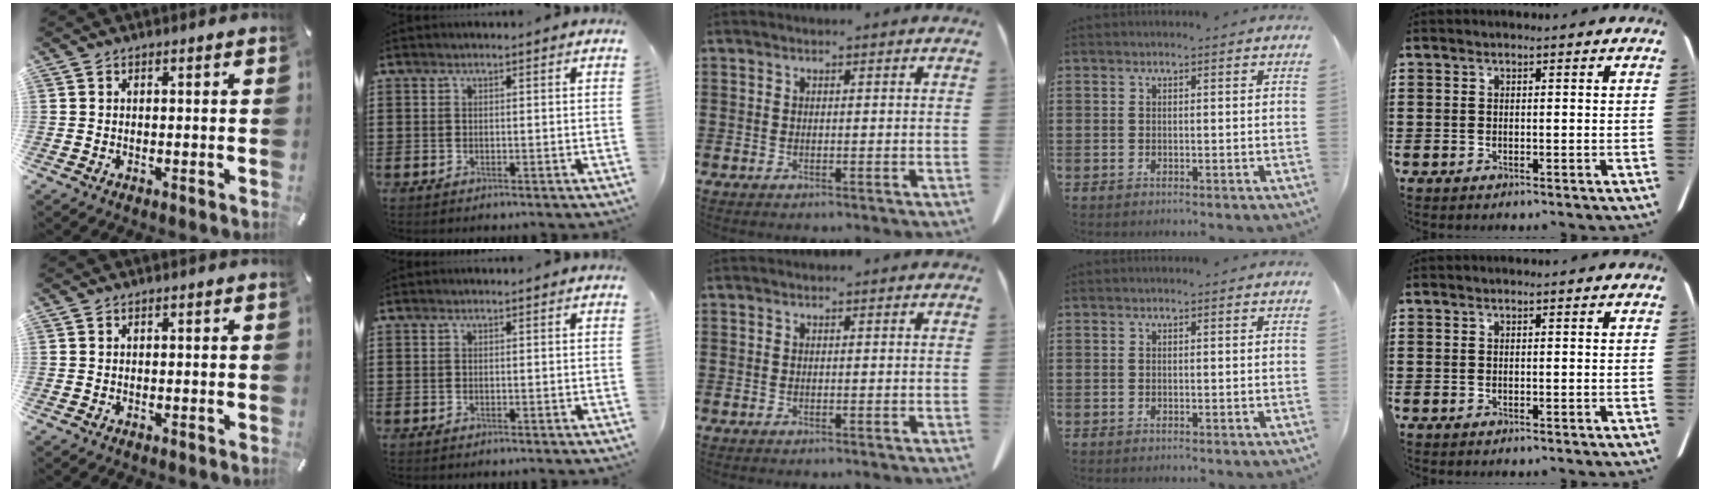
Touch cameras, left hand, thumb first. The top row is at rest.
{}